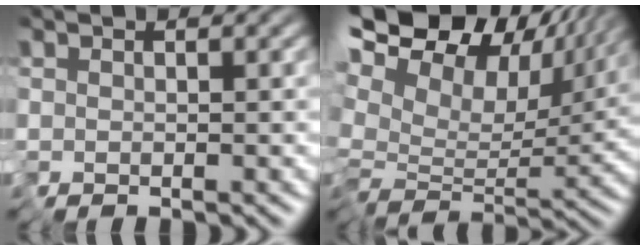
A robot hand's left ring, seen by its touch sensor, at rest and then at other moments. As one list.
[{"total": 14.0, "force": [8.0, 8.0, 8.3], "torque": [-0.178, 0.044, 0.140]}]